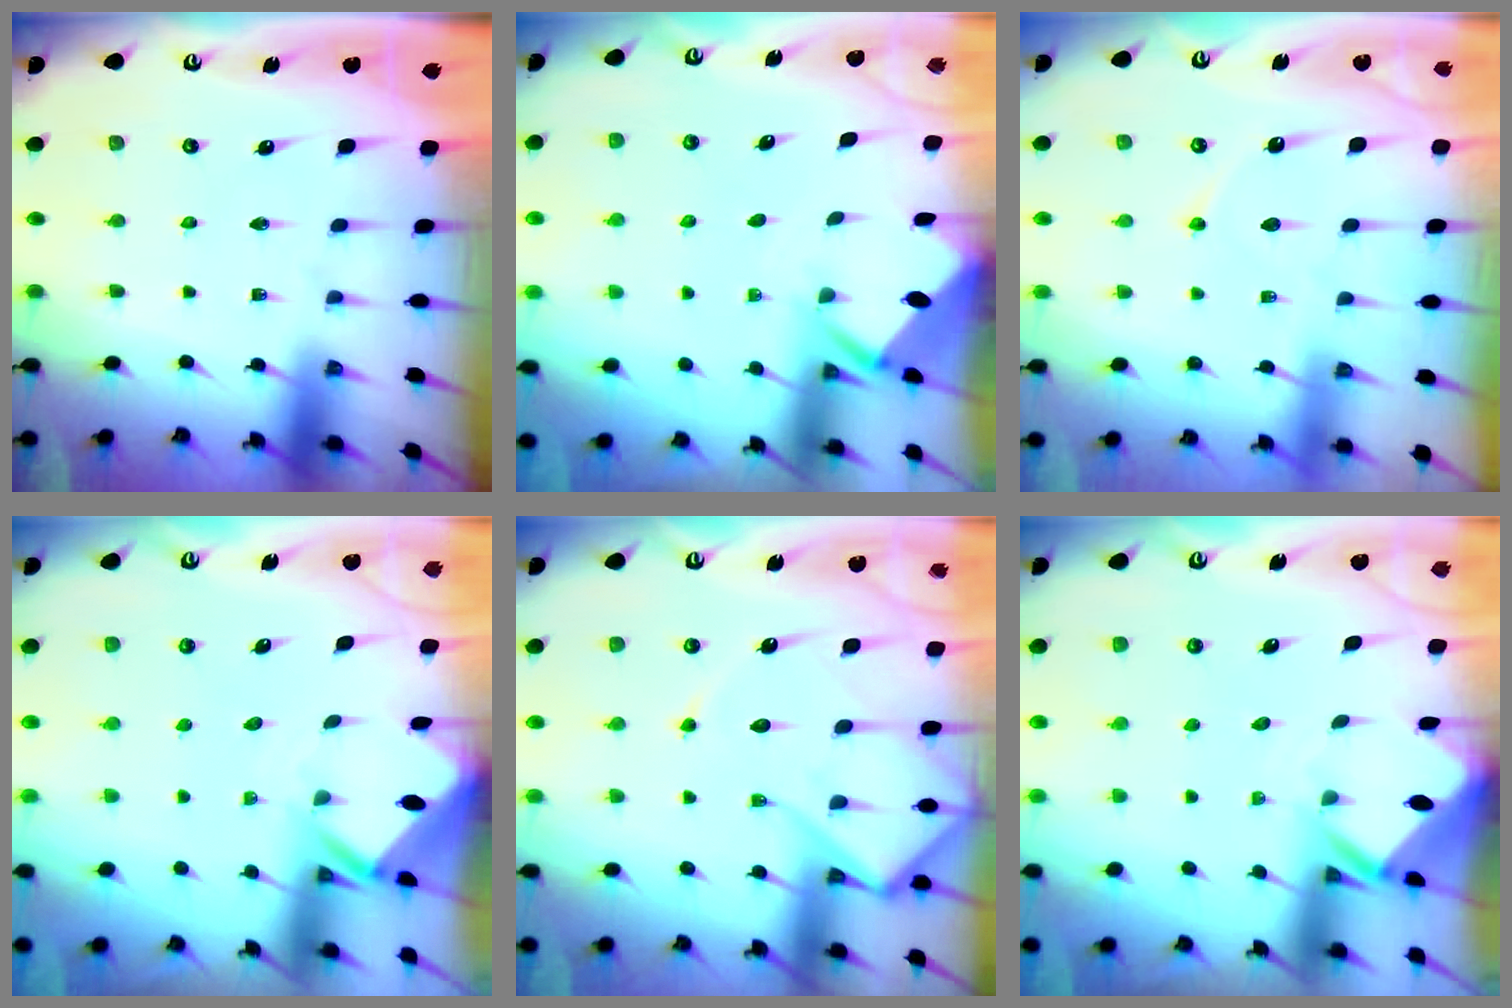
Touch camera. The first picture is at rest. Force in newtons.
{"total": 2.5, "press": 2.5, "slide": 0.2}
{"total": 5.1, "press": 5.1, "slide": 0.6}
{"total": 2.8, "press": 2.8, "slide": 0.2}
{"total": 11.8, "press": 11.8, "slide": 1.1}
{"total": 2.8, "press": 2.8, "slide": 0.2}